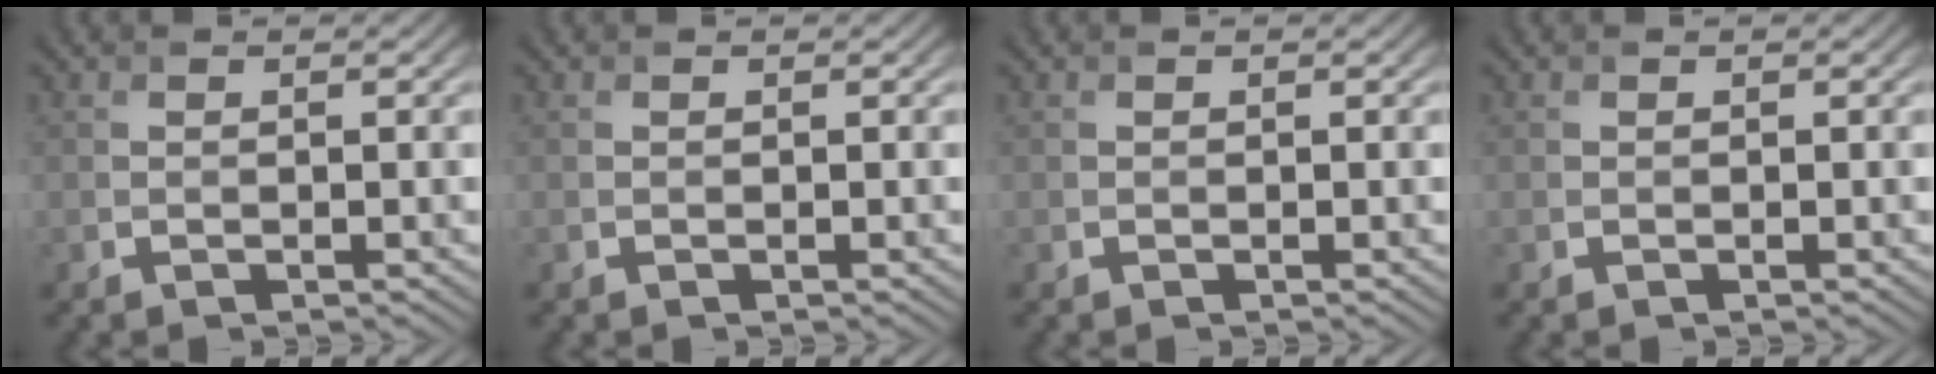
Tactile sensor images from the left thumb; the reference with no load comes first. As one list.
[{"total": 0.0}, {"total": 0.0}, {"total": 0.0}]